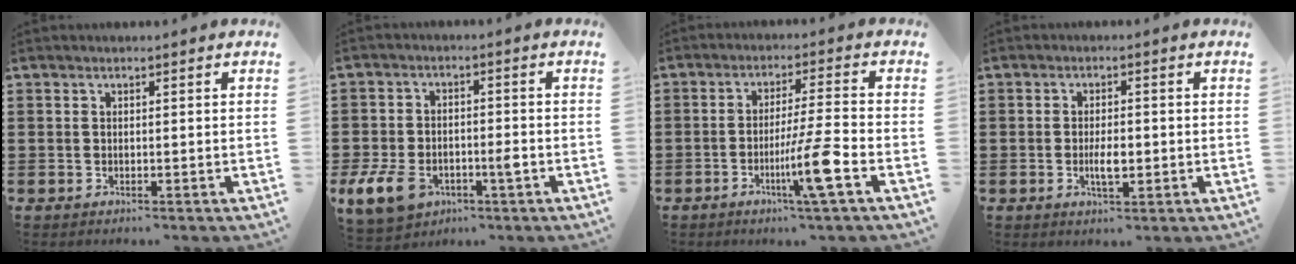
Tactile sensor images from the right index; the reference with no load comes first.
{"total": 7.2, "force": [-3.4, 4.2, 4.8], "torque": [-0.121, -0.003, -0.066]}
{"total": 9.2, "force": [-3.5, -0.1, 8.5], "torque": [-0.151, -0.010, -0.064]}
{"total": 3.5, "force": [-0.6, 1.2, 3.3], "torque": [-0.066, -0.001, -0.013]}